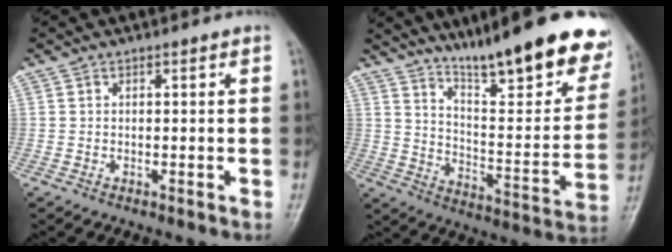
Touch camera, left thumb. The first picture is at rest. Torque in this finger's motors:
{"motor_torque": [1.49, 1.46, 1.50, -1.27, 0.10]}